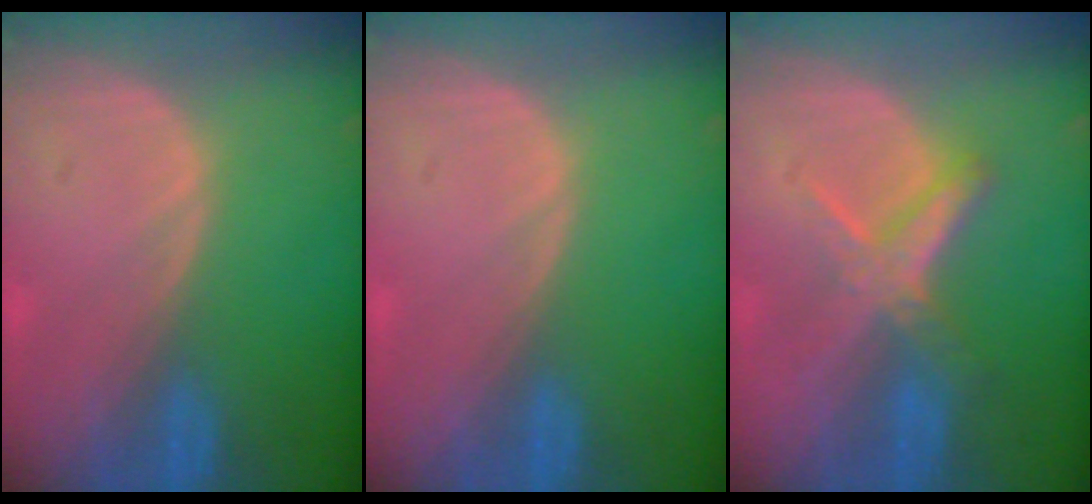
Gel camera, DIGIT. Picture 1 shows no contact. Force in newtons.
{"total": 0.0}
{"total": 6.2, "press": 5.5, "slide": 2.7}